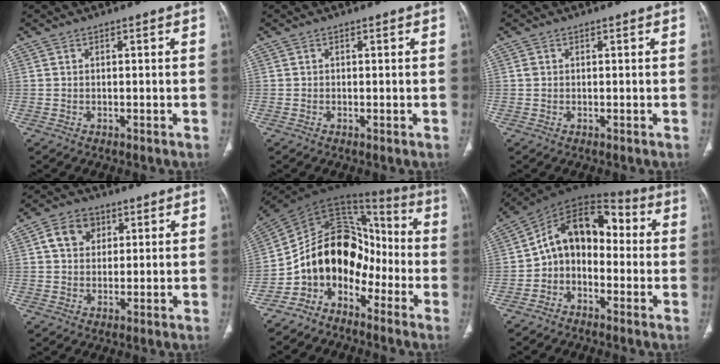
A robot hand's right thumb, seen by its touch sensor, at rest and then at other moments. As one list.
[{"total": 0.0}, {"total": 0.7, "force": [0.1, 0.6, 0.3], "torque": [-0.003, 0.002, 0.003]}, {"total": 6.7, "force": [2.4, 5.3, 3.5], "torque": [-0.037, 0.000, 0.036]}, {"total": 15.7, "force": [-7.0, 11.4, 8.3], "torque": [-0.099, 0.105, -0.134]}, {"total": 12.6, "force": [-1.0, 8.9, 8.9], "torque": [-0.108, 0.060, -0.034]}]